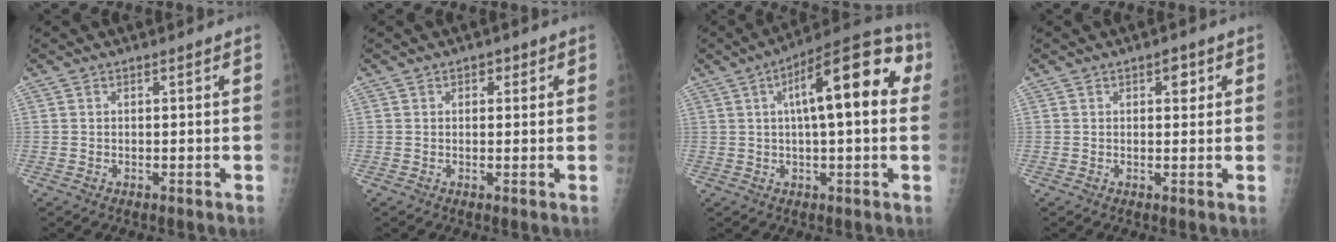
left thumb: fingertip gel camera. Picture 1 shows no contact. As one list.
[{"total": 2.0, "force": [1.0, 1.4, 1.1], "torque": [0.001, -0.001, 0.010]}, {"total": 17.6, "force": [3.9, 6.0, 16.1], "torque": [-0.211, 0.032, 0.046]}, {"total": 2.6, "force": [1.2, 1.5, 1.8], "torque": [-0.008, -0.002, 0.013]}]